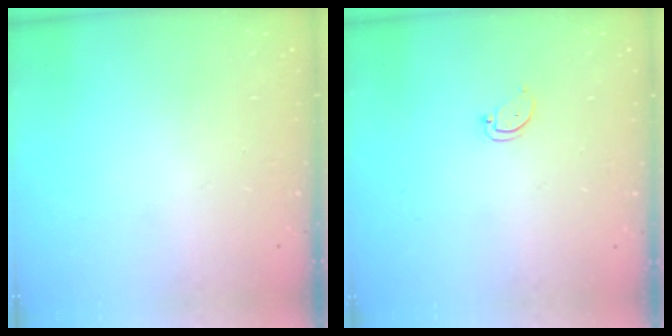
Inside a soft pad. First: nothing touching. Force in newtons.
{"total": 2.9, "press": 2.9, "slide": 0.2}